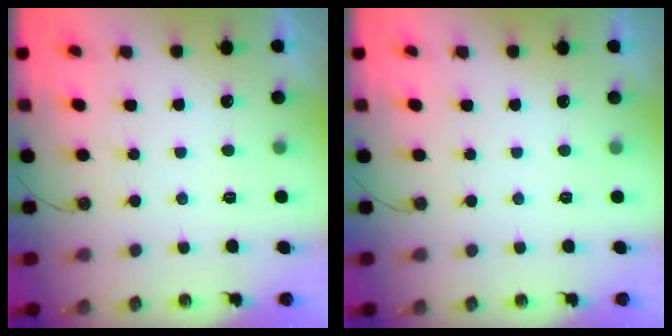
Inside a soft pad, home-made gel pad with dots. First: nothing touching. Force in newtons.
{"total": 0.0}